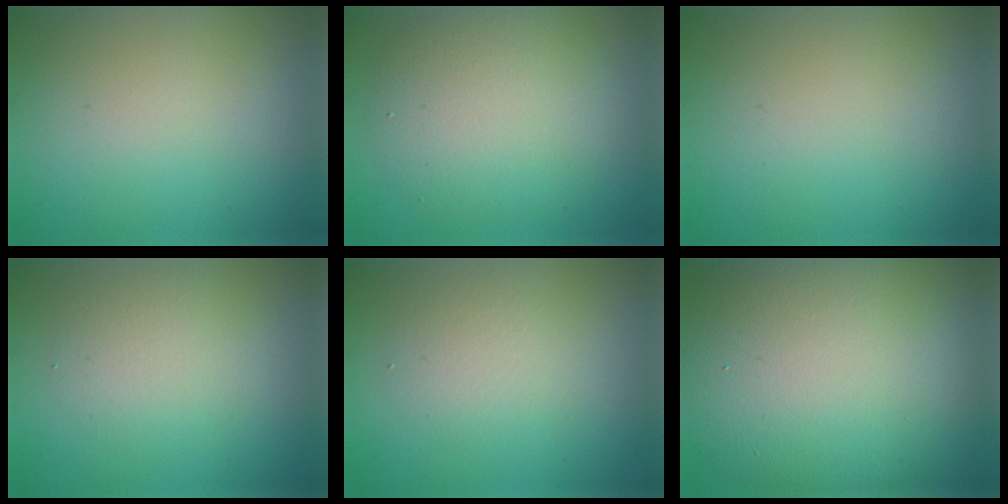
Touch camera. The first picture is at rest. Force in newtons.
{"total": 5.7, "press": 5.7, "slide": 0.2}
{"total": 0.0}
{"total": 3.2, "press": 3.2, "slide": 0.1}
{"total": 2.3, "press": 2.3, "slide": 0.0}
{"total": 14.4, "press": 14.4, "slide": 1.0}